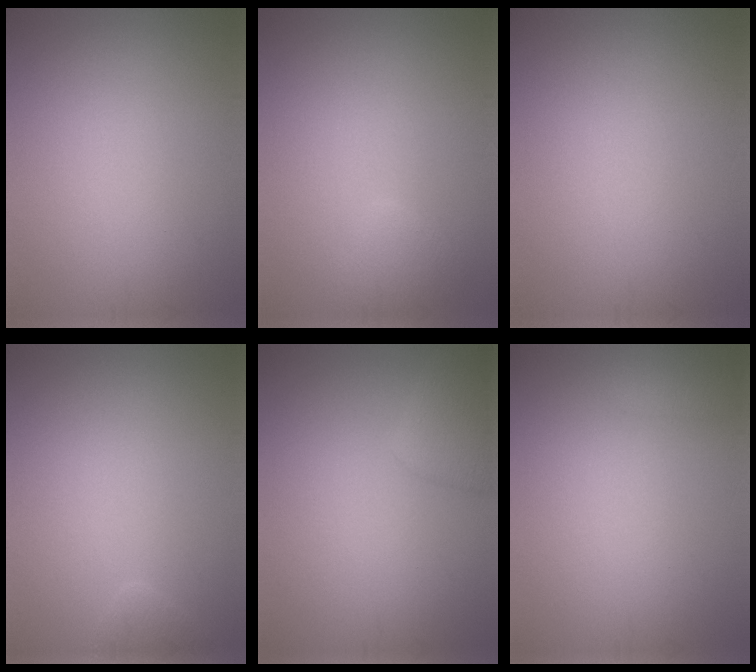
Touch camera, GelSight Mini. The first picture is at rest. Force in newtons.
{"total": 1.5, "press": 1.5, "slide": 0.2}
{"total": 0.0}
{"total": 1.4, "press": 1.4, "slide": 0.2}
{"total": 2.6, "press": 2.6, "slide": 0.2}
{"total": 1.3, "press": 1.3, "slide": 0.1}